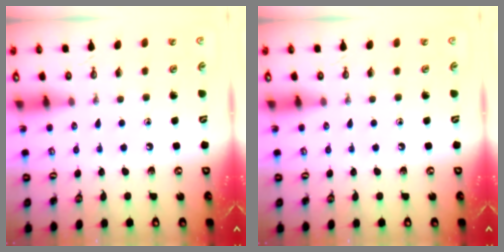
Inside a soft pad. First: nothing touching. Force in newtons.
{"total": 0.0}